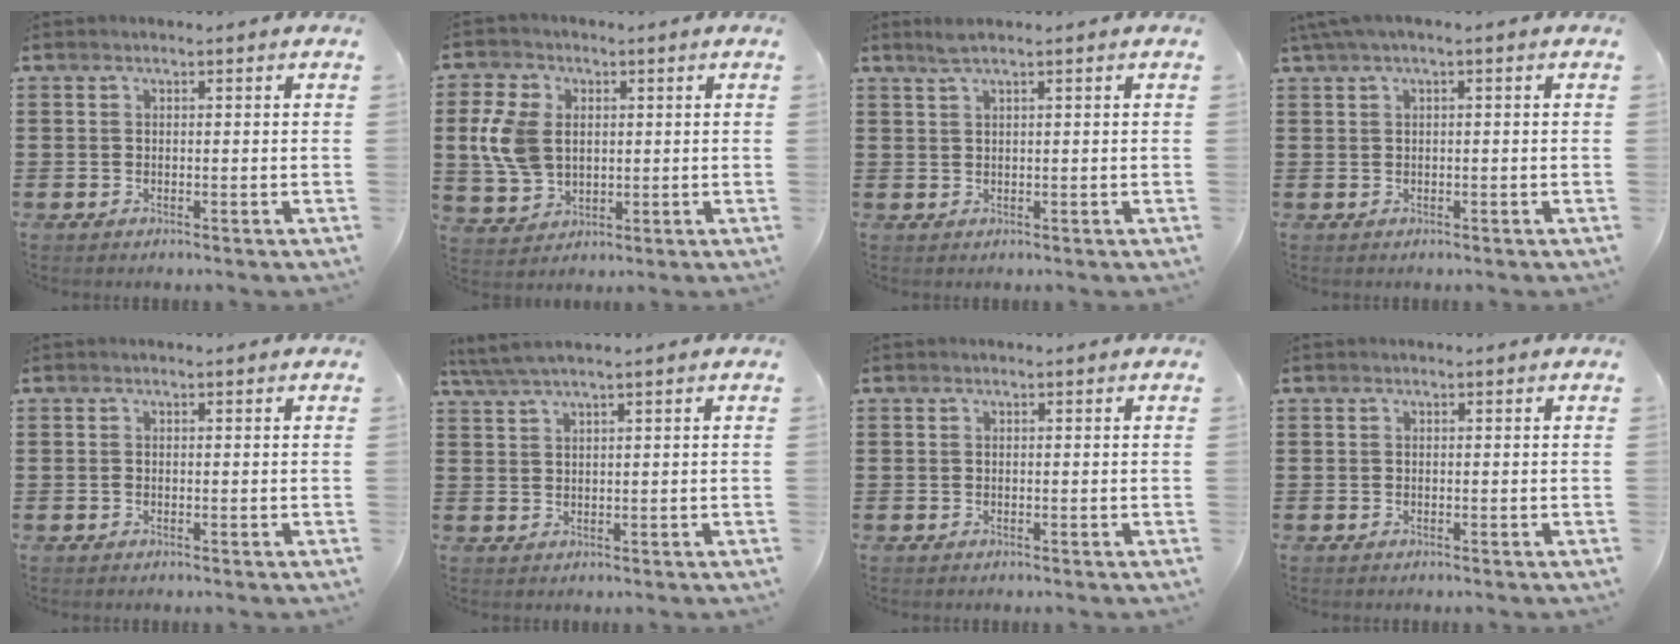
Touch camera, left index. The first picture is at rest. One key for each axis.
{"total": 8.8, "fx": 1.1, "fy": 6.5, "fz": 5.9, "tx": -0.165, "ty": 0.009, "tz": 0.014}
{"total": 1.8, "fx": 1.1, "fy": 0.0, "fz": 1.4, "tx": -0.029, "ty": 0.000, "tz": 0.021}
{"total": 1.6, "fx": -0.1, "fy": 0.1, "fz": 1.6, "tx": -0.025, "ty": -0.003, "tz": -0.001}
{"total": 0.0}
{"total": 2.8, "fx": 2.0, "fy": -0.2, "fz": 1.9, "tx": -0.041, "ty": 0.001, "tz": 0.038}
{"total": 0.0}
{"total": 0.0}